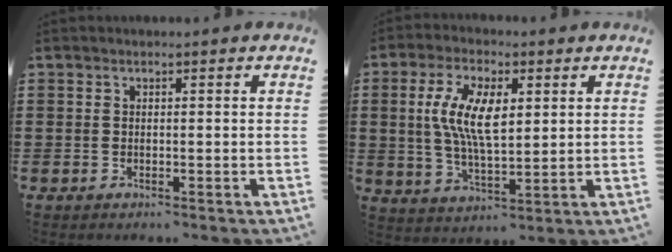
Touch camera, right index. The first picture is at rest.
{"total": 9.2, "force": [1.7, 4.0, 8.1], "torque": [-0.172, 0.009, 0.027]}